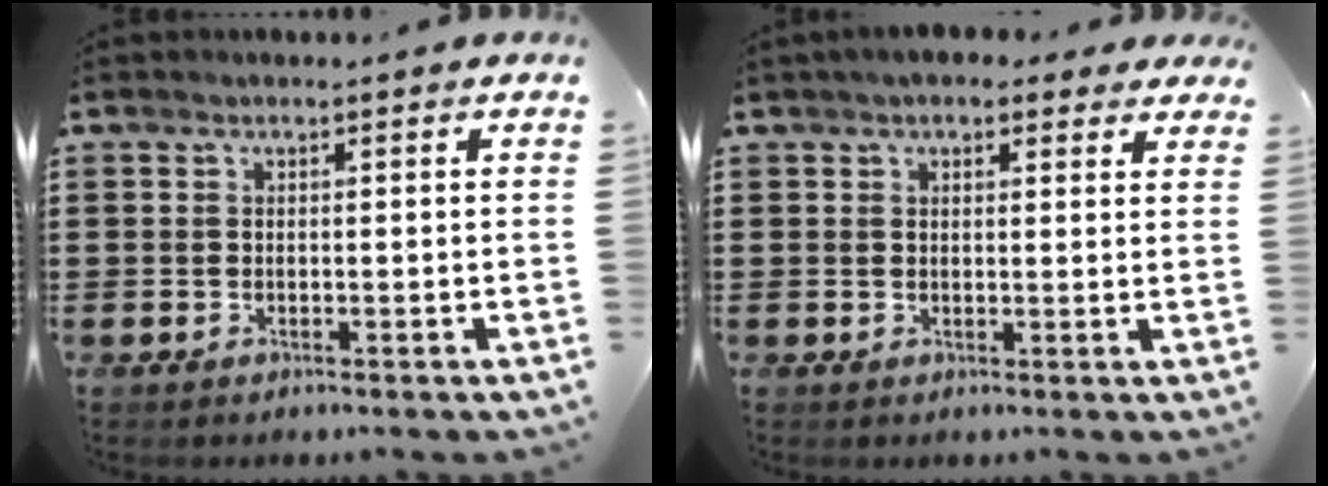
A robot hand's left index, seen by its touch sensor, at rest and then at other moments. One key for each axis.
{"total": 3.3, "fx": 2.6, "fy": 1.7, "fz": 1.2, "tx": -0.025, "ty": 0.000, "tz": 0.044}